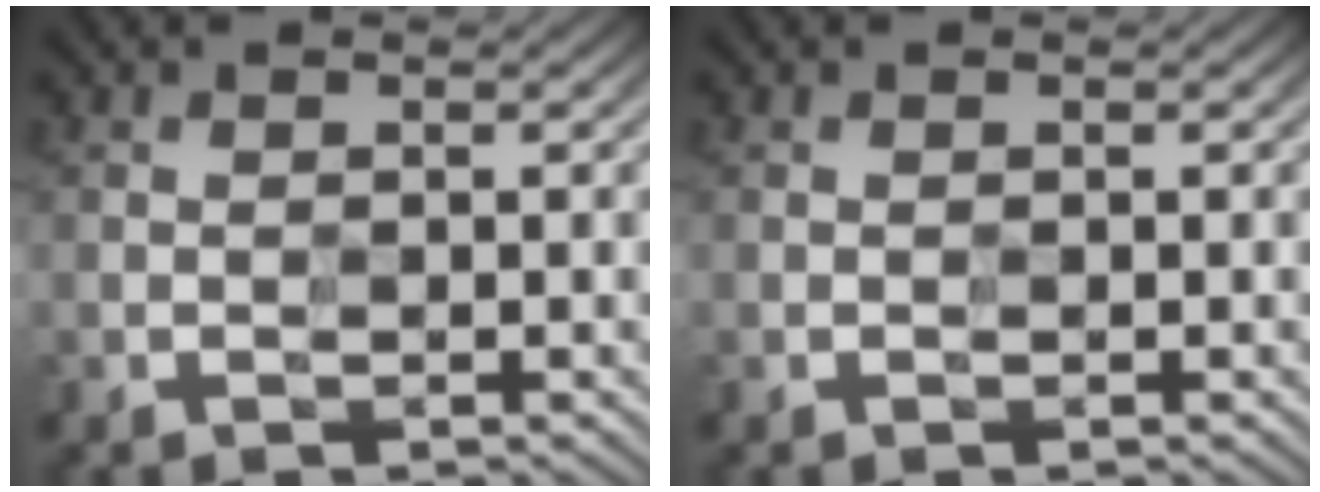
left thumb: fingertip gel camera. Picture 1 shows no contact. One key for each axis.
{"total": 0.0}